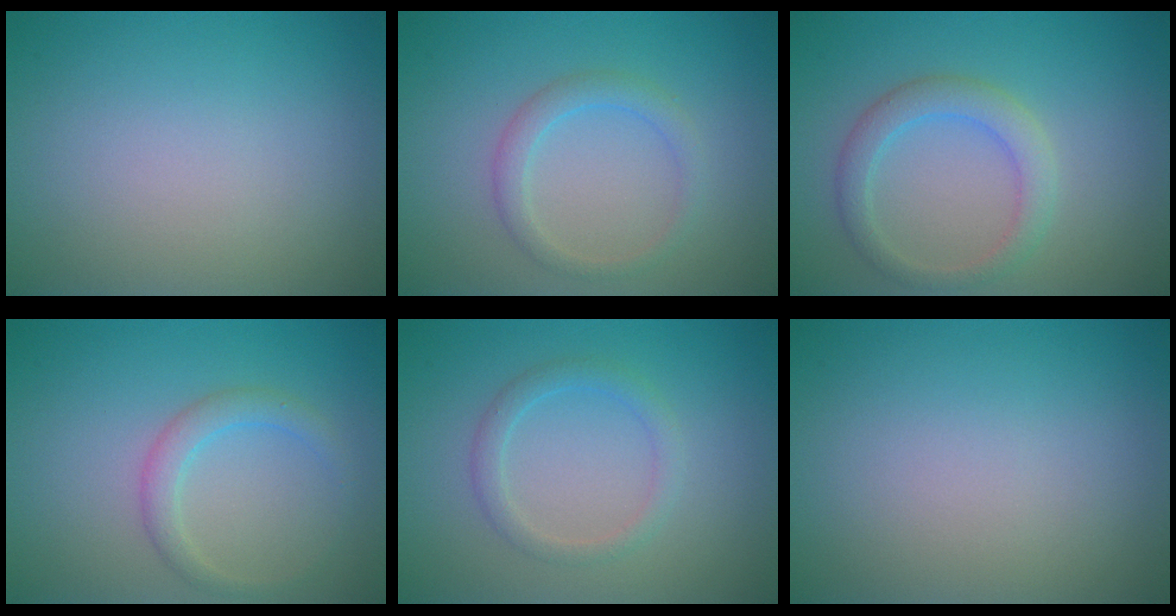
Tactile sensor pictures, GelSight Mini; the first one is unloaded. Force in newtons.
{"total": 2.1, "press": 2.1, "slide": 0.1}
{"total": 2.9, "press": 2.9, "slide": 0.3}
{"total": 2.1, "press": 2.1, "slide": 0.1}
{"total": 1.9, "press": 1.9, "slide": 0.2}
{"total": 0.0}